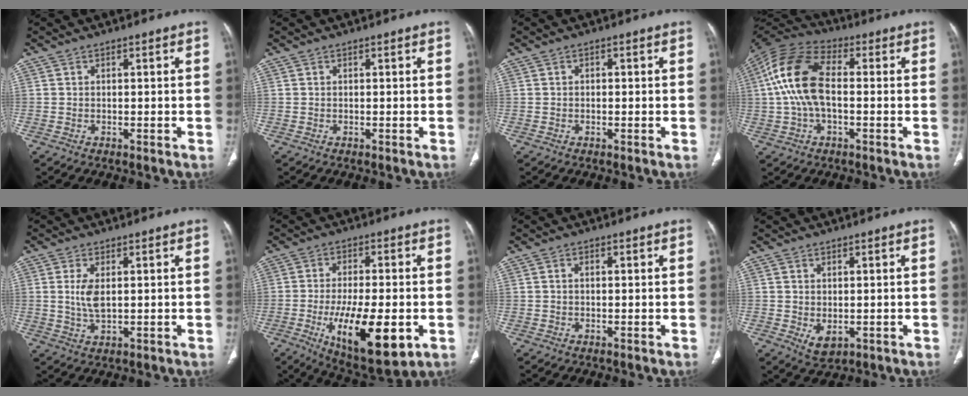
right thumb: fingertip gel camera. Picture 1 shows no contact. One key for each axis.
{"total": 0.0}
{"total": 0.6, "fx": 0.0, "fy": 0.4, "fz": 0.4, "tx": -0.008, "ty": 0.004, "tz": 0.000}
{"total": 14.4, "fx": 0.3, "fy": 7.7, "fz": 12.2, "tx": -0.252, "ty": 0.035, "tz": -0.003}
{"total": 4.7, "fx": 0.7, "fy": 2.2, "fz": 4.1, "tx": -0.090, "ty": -0.008, "tz": 0.018}
{"total": 17.1, "fx": -5.1, "fy": 6.4, "fz": 15.1, "tx": -0.242, "ty": -0.009, "tz": -0.066}
{"total": 0.8, "fx": 0.1, "fy": 0.5, "fz": 0.6, "tx": -0.015, "ty": 0.007, "tz": 0.002}
{"total": 3.3, "fx": -0.4, "fy": 2.2, "fz": 2.5, "tx": -0.039, "ty": -0.009, "tz": 0.007}